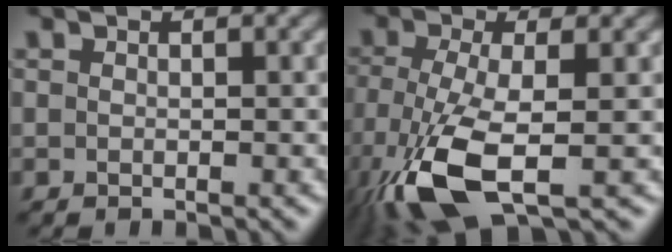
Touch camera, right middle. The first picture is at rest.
{"total": 8.7, "force": [-3.9, 2.8, 7.2], "torque": [-0.172, -0.017, -0.079]}